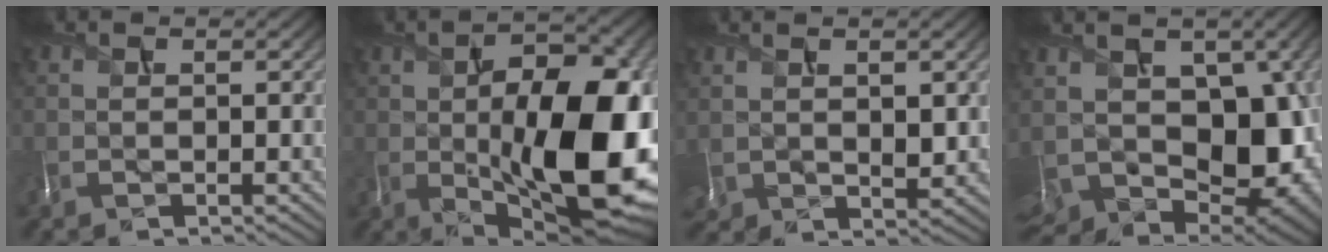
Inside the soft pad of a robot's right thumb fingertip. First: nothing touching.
{"total": 15.9, "force": [-1.2, 7.3, 14.0], "torque": [-0.191, 0.008, -0.023]}
{"total": 4.0, "force": [1.4, 2.3, 2.9], "torque": [-0.070, -0.005, 0.040]}
{"total": 14.6, "force": [0.4, 10.2, 10.4], "torque": [-0.203, -0.039, 0.036]}